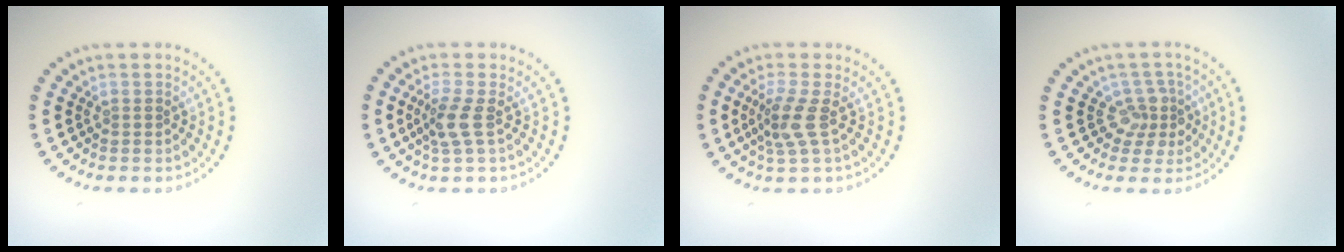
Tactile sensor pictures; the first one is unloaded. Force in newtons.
{"total": 2.2, "press": 1.8, "slide": 1.3}
{"total": 2.7, "press": 2.0, "slide": 1.8}
{"total": 2.7, "press": 2.0, "slide": 1.8}